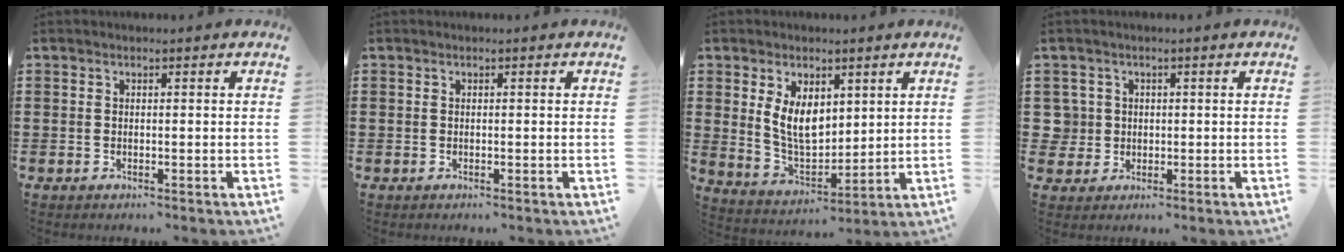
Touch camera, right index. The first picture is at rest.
{"total": 0.0}
{"total": 7.2, "force": [2.7, 4.6, 4.9], "torque": [-0.106, -0.001, 0.049]}
{"total": 3.2, "force": [0.1, 3.1, 0.4], "torque": [-0.030, 0.008, -0.002]}